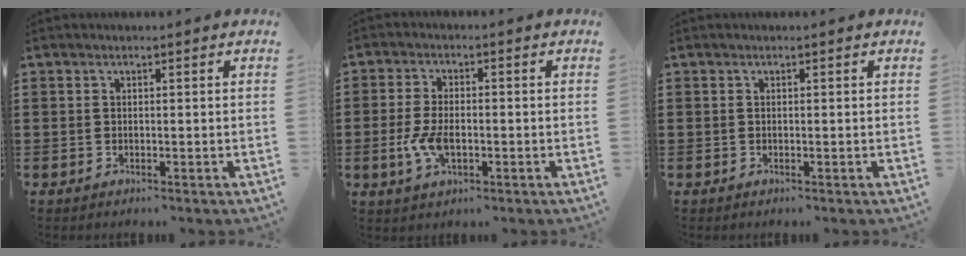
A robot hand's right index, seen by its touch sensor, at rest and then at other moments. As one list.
[{"total": 5.5, "force": [-1.3, 2.7, 4.5], "torque": [-0.104, -0.004, -0.028]}, {"total": 0.0}]